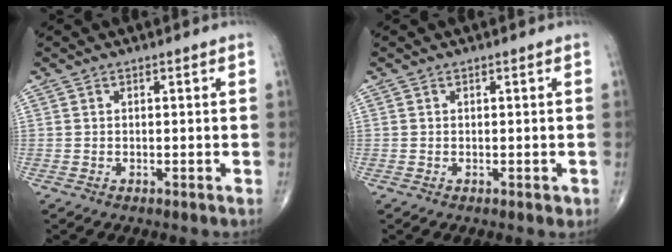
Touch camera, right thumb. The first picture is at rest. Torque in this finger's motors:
{"motor_torque": [-0.15, 0.03, -0.13, -0.06, 0.03]}